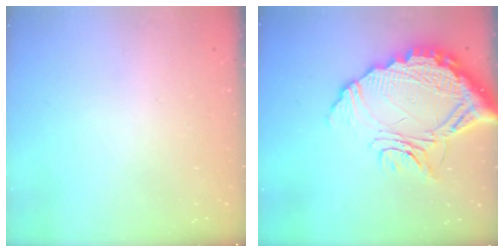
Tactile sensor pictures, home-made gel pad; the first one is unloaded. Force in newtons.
{"total": 19.6, "press": 19.5, "slide": 1.7}